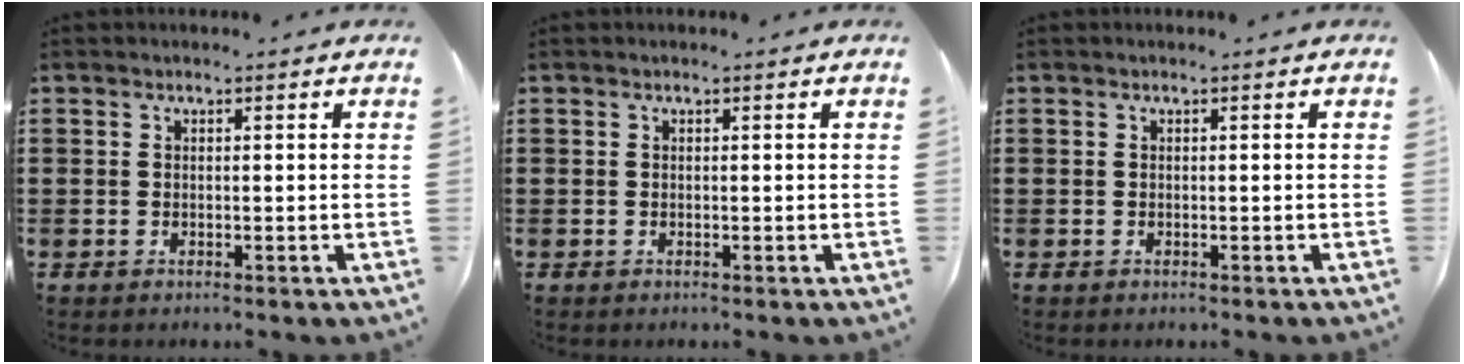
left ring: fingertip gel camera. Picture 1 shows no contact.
{"total": 0.0}
{"total": 0.0}